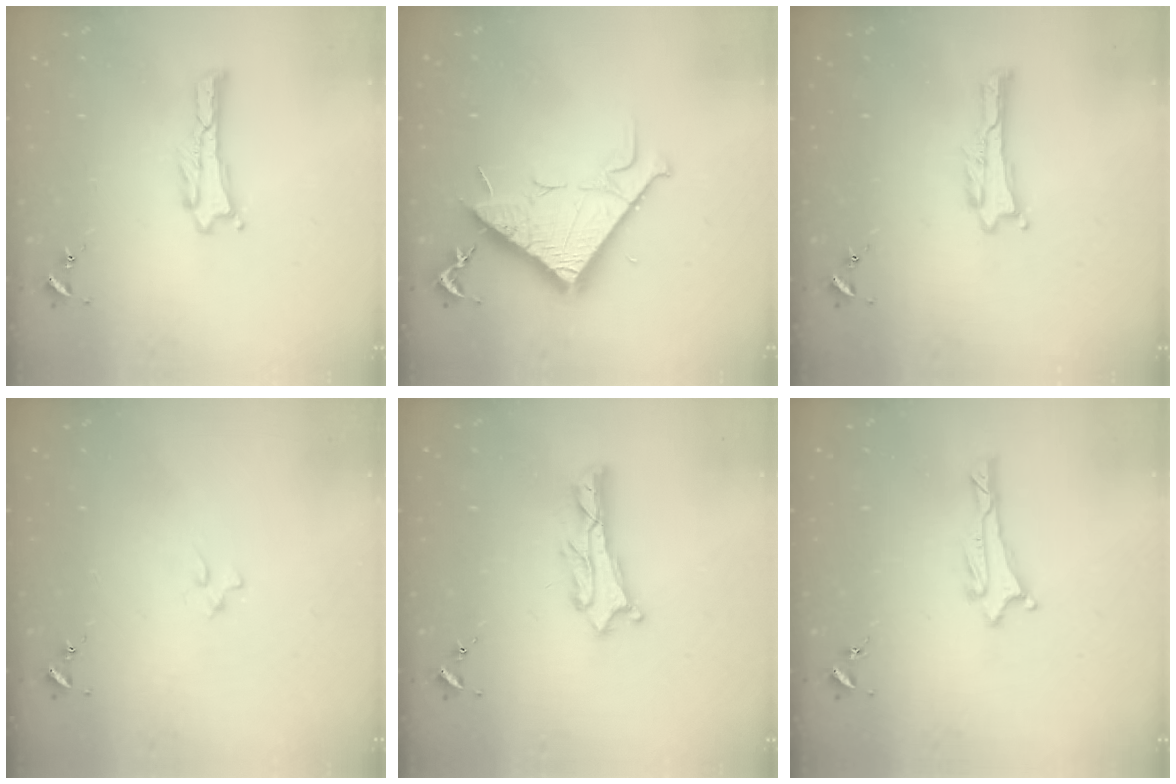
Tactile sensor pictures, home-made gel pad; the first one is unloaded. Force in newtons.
{"total": 10.7, "press": 10.7, "slide": 0.1}
{"total": 0.0}
{"total": 0.9, "press": 0.9, "slide": 0.2}
{"total": 2.0, "press": 2.0, "slide": 0.2}
{"total": 1.0, "press": 1.0, "slide": 0.2}